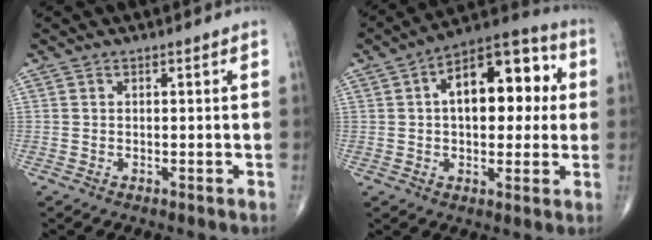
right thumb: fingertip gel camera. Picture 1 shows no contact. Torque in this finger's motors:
{"motor_torque": [1.06, 3.06, 0.95, -0.03, 0.12]}